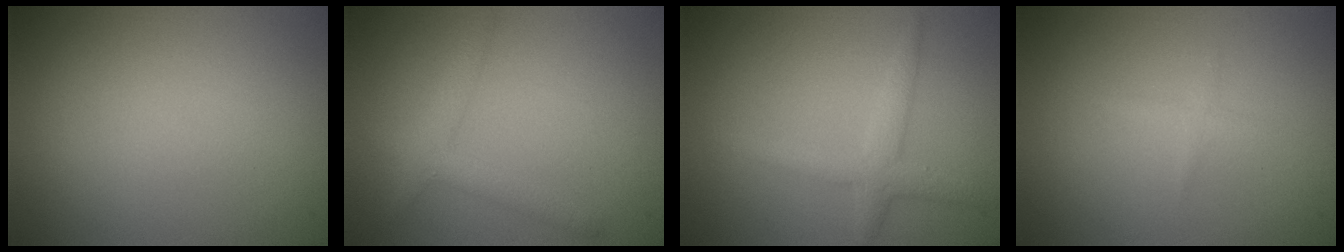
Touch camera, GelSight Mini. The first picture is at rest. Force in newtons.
{"total": 2.5, "press": 2.5, "slide": 0.1}
{"total": 2.5, "press": 2.5, "slide": 0.1}
{"total": 0.8, "press": 0.8, "slide": 0.1}